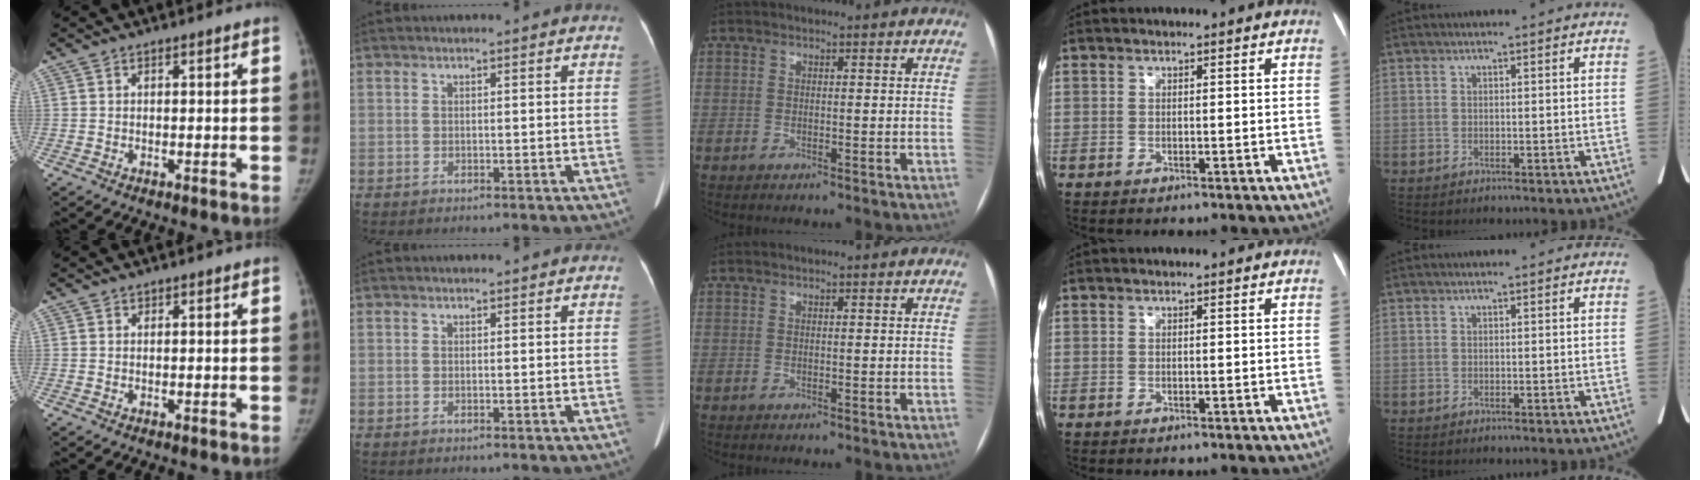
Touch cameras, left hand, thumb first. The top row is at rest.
{"index": {"total": 1.0, "force": [0.9, 0.1, 0.4], "torque": [-0.008, 0.003, 0.011]}}